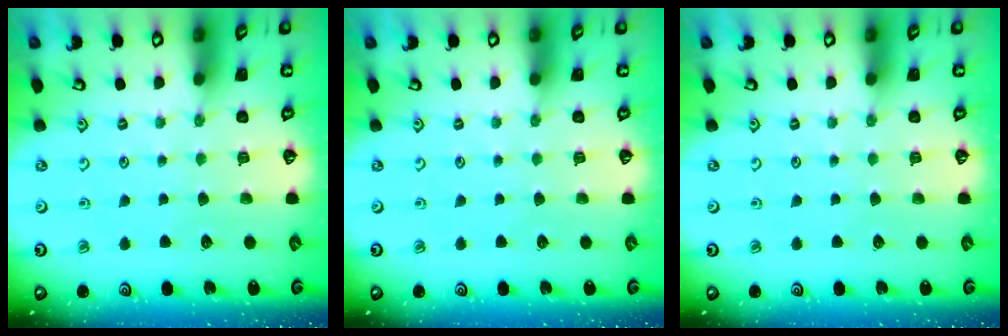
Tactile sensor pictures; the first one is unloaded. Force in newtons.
{"total": 0.0}
{"total": 0.0}